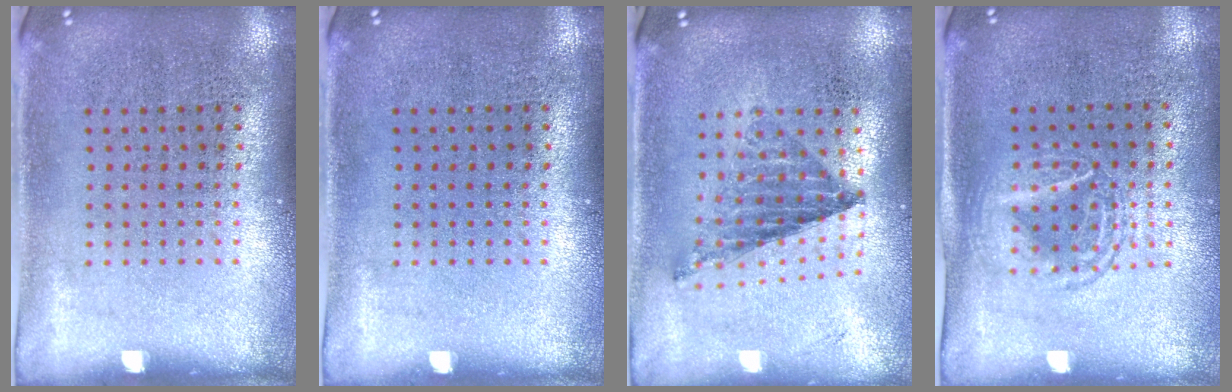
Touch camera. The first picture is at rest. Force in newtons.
{"total": 0.0}
{"total": 0.8, "press": 0.8, "slide": 0.1}
{"total": 1.4, "press": 1.3, "slide": 0.6}